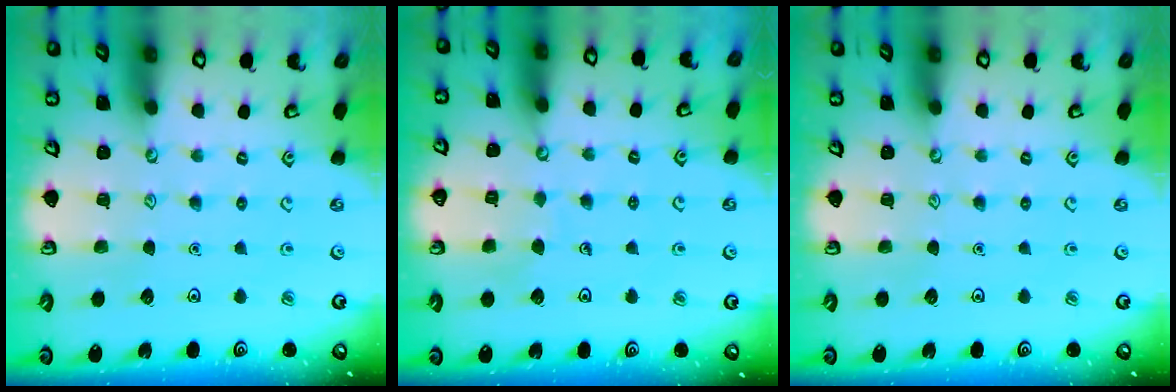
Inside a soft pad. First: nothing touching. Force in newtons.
{"total": 4.1, "press": 4.1, "slide": 0.3}
{"total": 0.0}